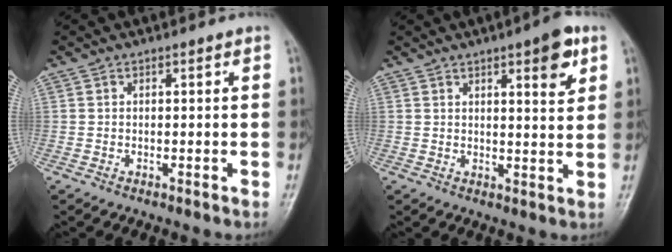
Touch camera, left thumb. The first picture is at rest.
{"total": 7.2, "force": [3.6, 1.9, 5.9], "torque": [-0.068, -0.017, 0.046]}